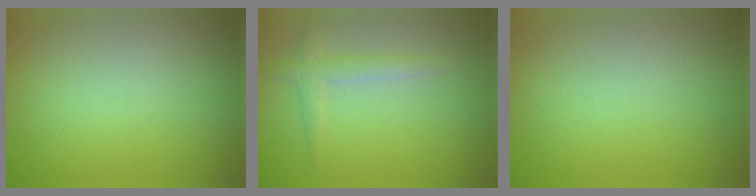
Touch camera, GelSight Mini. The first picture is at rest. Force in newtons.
{"total": 1.7, "press": 1.7, "slide": 0.1}
{"total": 0.0}